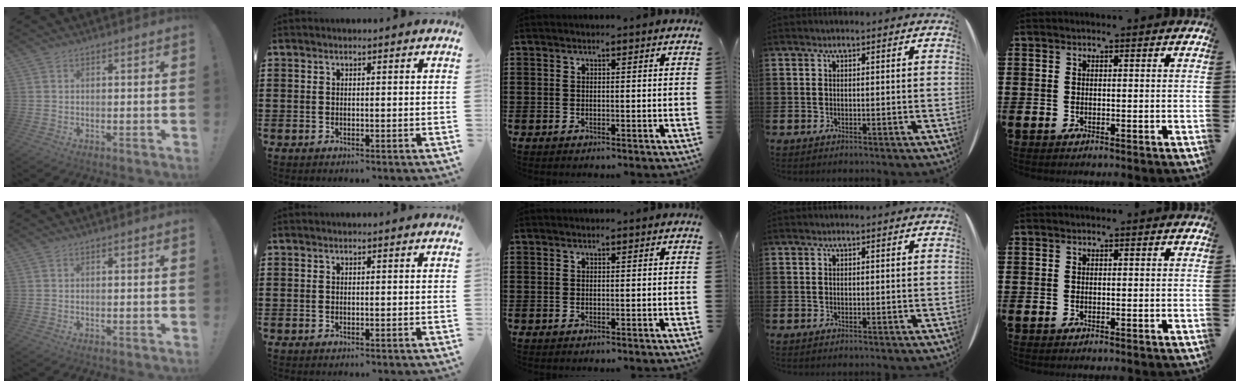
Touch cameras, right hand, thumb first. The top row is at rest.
{}